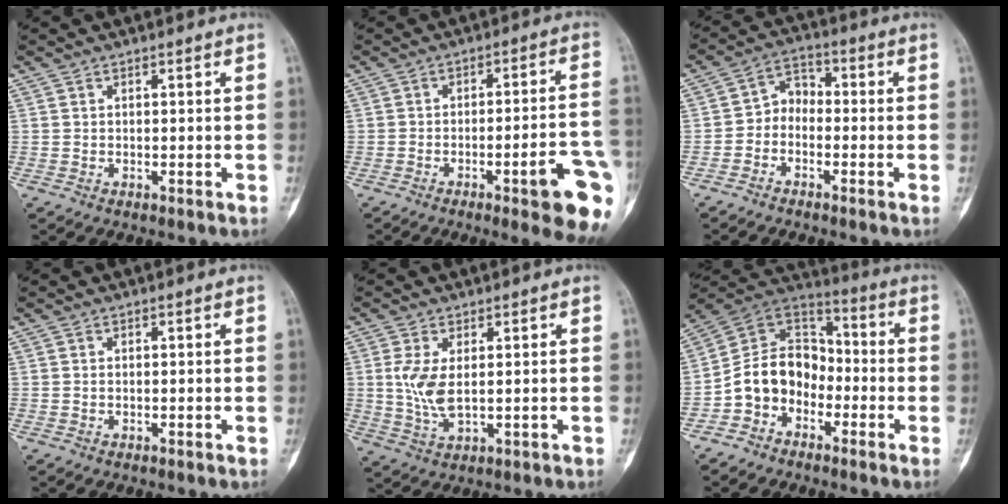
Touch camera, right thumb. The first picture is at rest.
{"total": 13.1, "force": [-5.6, 1.9, 11.8], "torque": [-0.125, 0.025, -0.065]}
{"total": 5.0, "force": [-1.9, 3.9, 2.6], "torque": [-0.022, 0.031, -0.050]}
{"total": 0.0}
{"total": 6.1, "force": [0.6, 2.5, 5.5], "torque": [-0.125, -0.009, 0.019]}
{"total": 12.4, "force": [-4.4, 9.8, 6.3], "torque": [-0.087, 0.075, -0.096]}